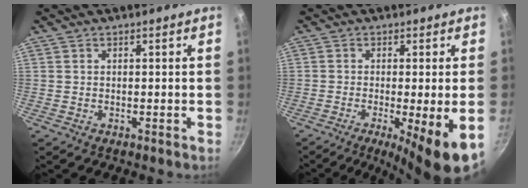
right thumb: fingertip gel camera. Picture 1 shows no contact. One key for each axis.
{"total": 9.8, "fx": -3.1, "fy": 1.1, "fz": 9.3, "tx": -0.147, "ty": -0.013, "tz": -0.043}